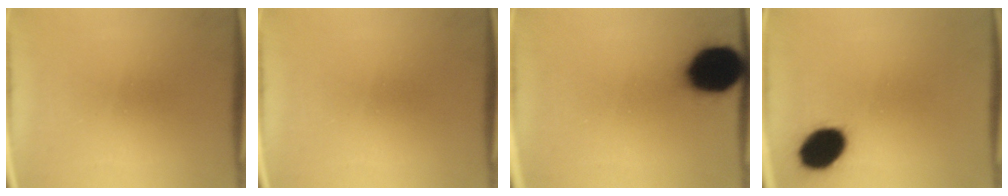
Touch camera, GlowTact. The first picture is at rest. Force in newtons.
{"total": 0.0}
{"total": 17.0}
{"total": 11.7}